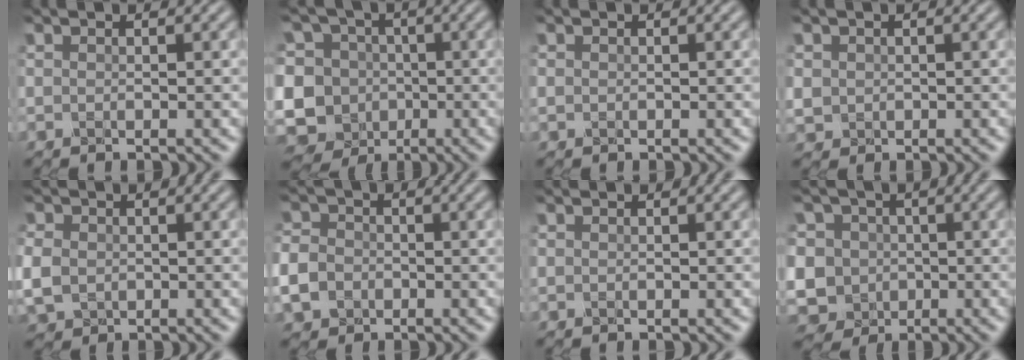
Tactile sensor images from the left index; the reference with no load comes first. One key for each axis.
{"total": 16.3, "fx": -2.2, "fy": 15.3, "fz": 5.1, "tx": -0.149, "ty": 0.008, "tz": -0.071}
{"total": 0.0}
{"total": 1.4, "fx": 0.1, "fy": 1.3, "fz": 0.4, "tx": -0.007, "ty": -0.004, "tz": 0.004}
{"total": 3.3, "fx": -0.3, "fy": 2.8, "fz": 1.6, "tx": -0.047, "ty": -0.004, "tz": -0.005}
{"total": 4.2, "fx": -1.5, "fy": 3.4, "fz": 1.8, "tx": -0.043, "ty": -0.009, "tz": -0.039}
{"total": 0.0}
{"total": 10.6, "fx": -0.1, "fy": 10.0, "fz": 3.4, "tx": -0.098, "ty": 0.006, "tz": -0.025}